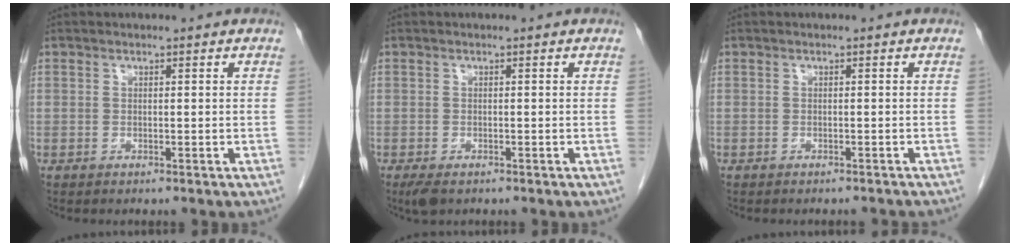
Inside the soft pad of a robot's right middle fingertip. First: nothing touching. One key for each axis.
{"total": 2.4, "fx": -1.6, "fy": 1.0, "fz": 1.5, "tx": -0.030, "ty": -0.005, "tz": -0.021}
{"total": 2.5, "fx": -2.4, "fy": 0.4, "fz": 0.5, "tx": -0.010, "ty": -0.006, "tz": -0.028}